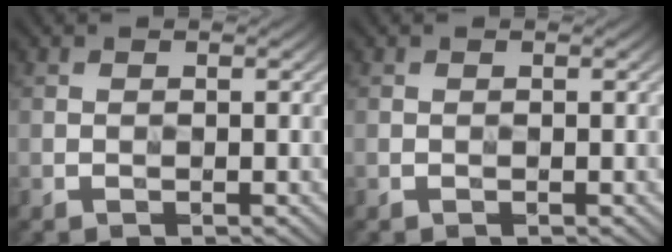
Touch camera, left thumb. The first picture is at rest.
{"total": 0.0}